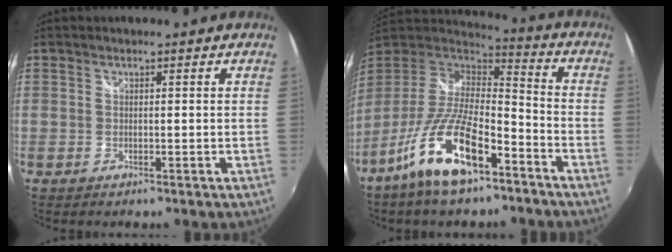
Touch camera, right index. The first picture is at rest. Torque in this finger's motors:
{"motor_torque": [1.12, -1.01, 1.05, 0.21]}